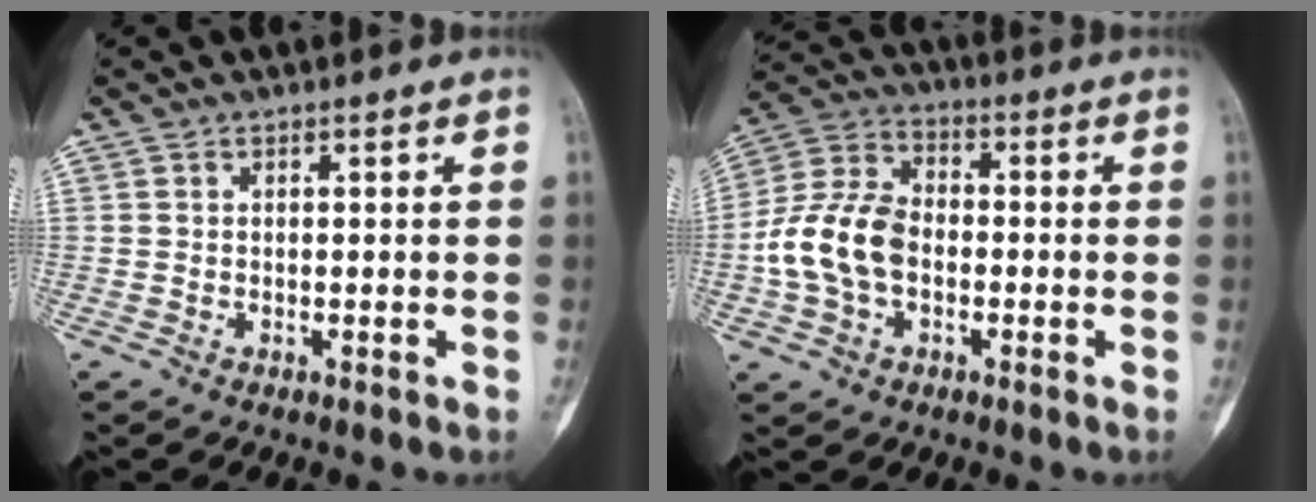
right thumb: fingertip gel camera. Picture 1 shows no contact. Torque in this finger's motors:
{"motor_torque": [1.35, 1.29, 0.66, -0.53, 0.24]}